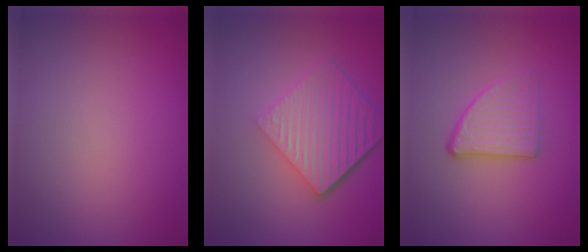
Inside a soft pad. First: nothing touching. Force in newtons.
{"total": 6.5, "press": 4.3, "slide": 4.9}
{"total": 2.9, "press": 2.5, "slide": 1.4}